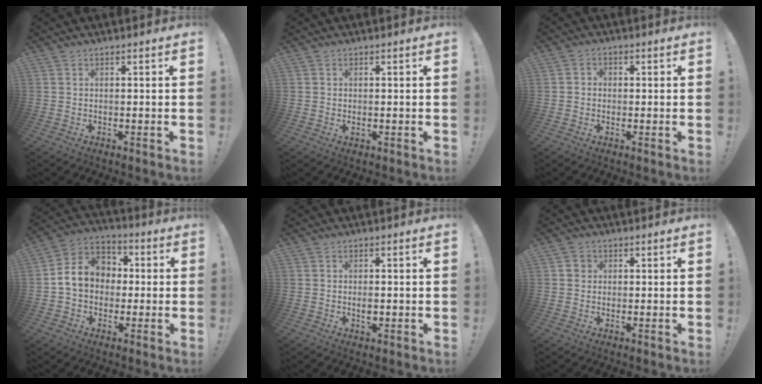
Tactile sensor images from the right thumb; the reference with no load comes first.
{"total": 0.0}
{"total": 2.2, "force": [-0.7, 1.8, 1.0], "torque": [-0.015, 0.008, -0.013]}
{"total": 12.1, "force": [0.4, 10.2, 6.4], "torque": [-0.096, 0.015, 0.017]}
{"total": 2.0, "force": [-0.5, 1.1, 1.5], "torque": [-0.012, -0.003, -0.010]}
{"total": 2.6, "force": [0.5, 2.5, 0.7], "torque": [-0.011, 0.007, 0.009]}